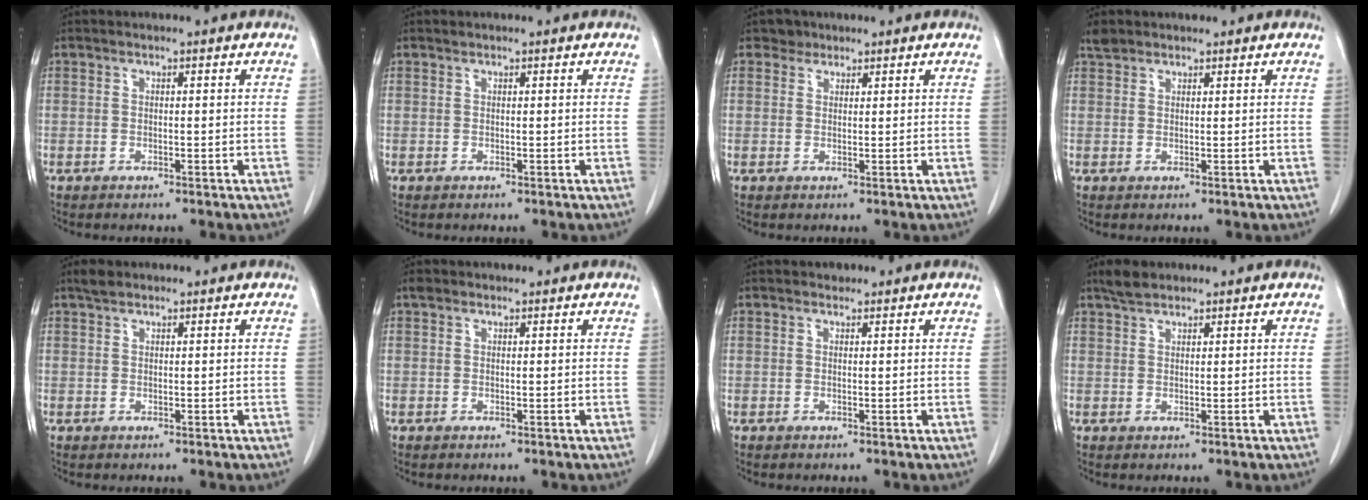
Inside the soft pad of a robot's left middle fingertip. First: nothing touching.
{"total": 0.0}
{"total": 1.7, "force": [1.3, 1.0, -0.2], "torque": [0.006, 0.001, 0.017]}
{"total": 2.1, "force": [1.8, 1.0, 0.2], "torque": [-0.008, 0.011, 0.032]}
{"total": 1.4, "force": [1.2, 0.5, 0.6], "torque": [-0.014, 0.010, 0.022]}
{"total": 1.0, "force": [0.8, 0.5, 0.2], "torque": [-0.010, 0.014, 0.014]}
{"total": 0.7, "force": [0.6, 0.3, 0.0], "torque": [-0.004, 0.000, 0.008]}
{"total": 2.6, "force": [2.2, 0.9, 0.9], "torque": [-0.024, 0.007, 0.041]}